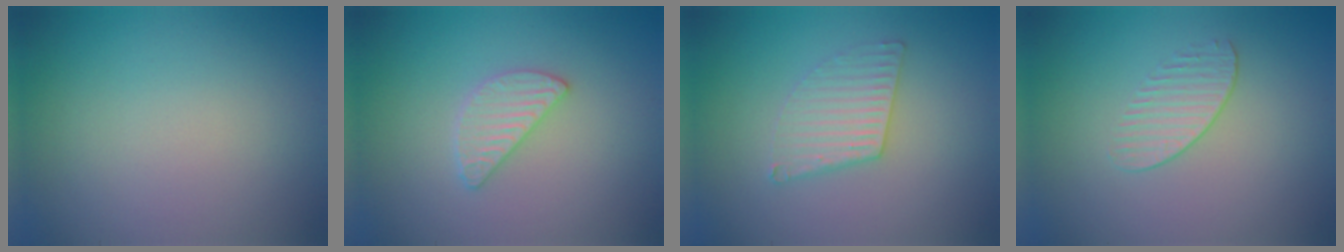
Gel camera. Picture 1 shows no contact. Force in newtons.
{"total": 2.4, "press": 2.3, "slide": 0.3}
{"total": 2.8, "press": 2.8, "slide": 0.3}
{"total": 1.3, "press": 0.7, "slide": 1.1}